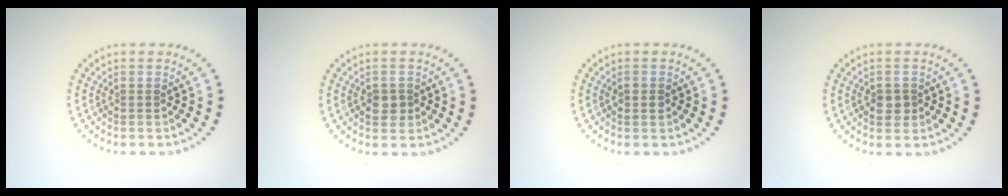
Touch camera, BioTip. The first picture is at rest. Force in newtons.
{"total": 1.8, "press": 1.8, "slide": 0.4}
{"total": 1.3, "press": 1.3, "slide": 0.1}
{"total": 1.8, "press": 1.8, "slide": 0.4}